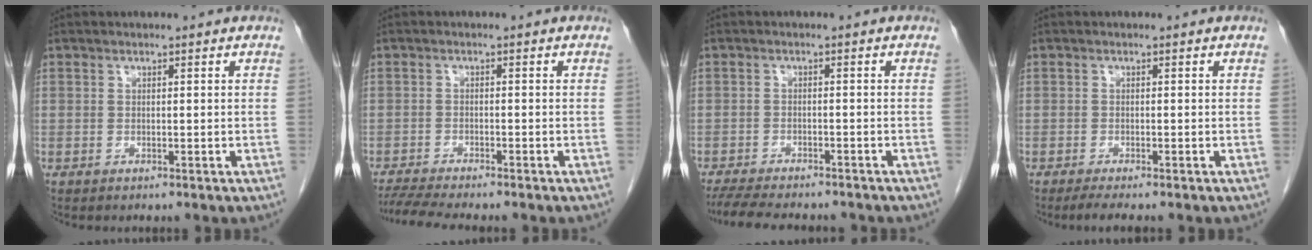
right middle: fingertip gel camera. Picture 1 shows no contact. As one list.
[{"total": 6.7, "force": [-6.0, -0.1, 3.1], "torque": [-0.051, -0.015, -0.097]}, {"total": 11.7, "force": [-10.3, 2.3, 5.0], "torque": [-0.086, -0.012, -0.146]}, {"total": 2.5, "force": [-2.0, 0.0, 1.5], "torque": [-0.029, -0.008, -0.034]}]